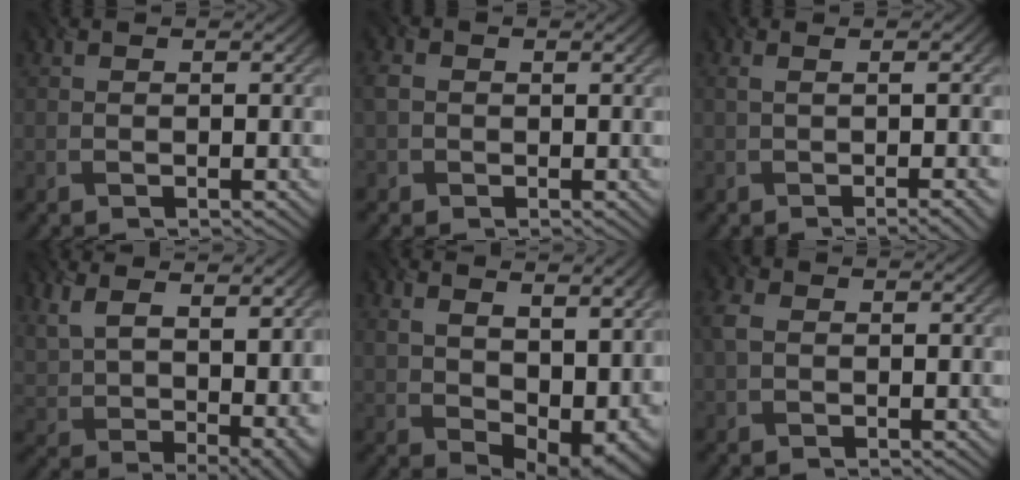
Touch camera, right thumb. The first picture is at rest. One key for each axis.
{"total": 2.2, "fx": 0.0, "fy": 2.0, "fz": 1.0, "tx": -0.027, "ty": 0.003, "tz": -0.006}
{"total": 5.6, "fx": -0.2, "fy": 1.6, "fz": 5.3, "tx": -0.059, "ty": 0.007, "tz": 0.000}
{"total": 14.2, "fx": 7.4, "fy": 6.4, "fz": 10.3, "tx": -0.212, "ty": 0.008, "tz": 0.143}
{"total": 15.5, "fx": 4.7, "fy": 8.3, "fz": 12.2, "tx": -0.179, "ty": 0.005, "tz": 0.112}
{"total": 2.4, "fx": 0.3, "fy": 1.8, "fz": 1.6, "tx": -0.045, "ty": 0.008, "tz": 0.000}